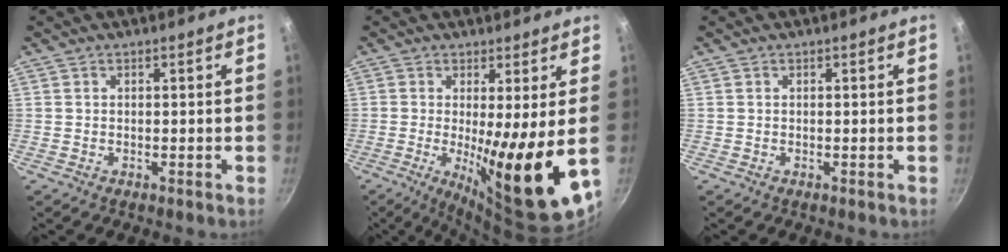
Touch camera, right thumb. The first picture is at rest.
{"total": 14.6, "force": [-0.6, 2.0, 14.5], "torque": [-0.220, -0.032, -0.001]}
{"total": 0.0}